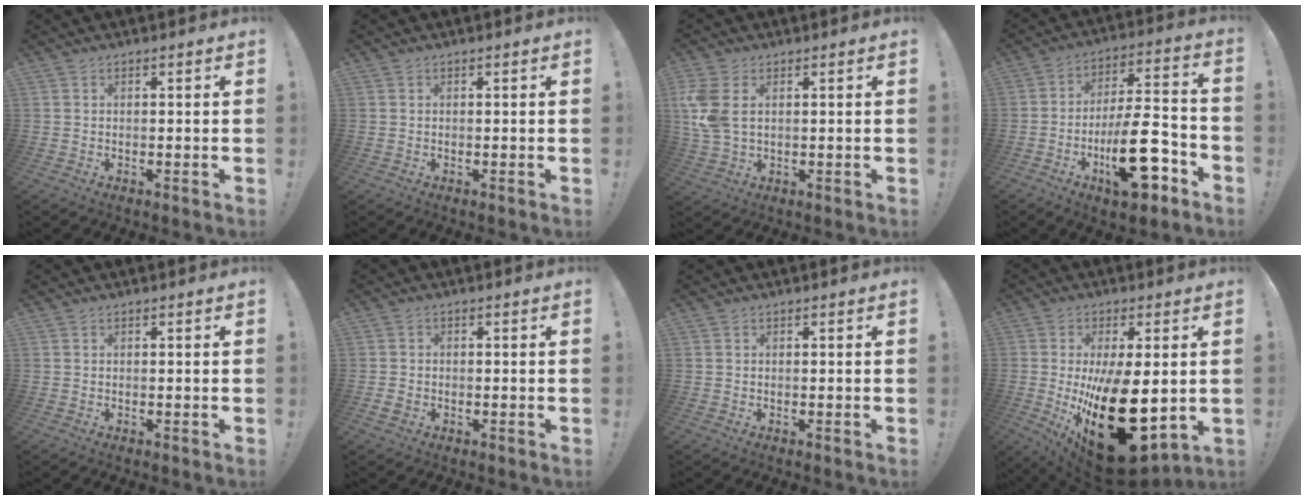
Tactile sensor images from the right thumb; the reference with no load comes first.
{"total": 0.0}
{"total": 8.0, "force": [2.2, 5.0, 5.8], "torque": [-0.126, -0.006, 0.043]}
{"total": 20.7, "force": [-8.1, 7.8, 17.3], "torque": [-0.275, 0.050, -0.123]}
{"total": 0.0}
{"total": 2.0, "force": [-0.9, 1.4, 1.1], "torque": [-0.022, 0.007, -0.014]}
{"total": 0.0}
{"total": 25.5, "force": [-3.0, 12.1, 22.3], "torque": [-0.329, -0.019, -0.013]}